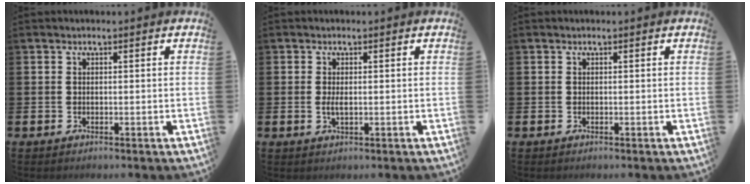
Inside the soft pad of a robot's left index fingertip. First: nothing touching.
{"total": 1.6, "force": [0.0, 0.6, 1.5], "torque": [-0.014, -0.004, -0.005]}
{"total": 0.0}